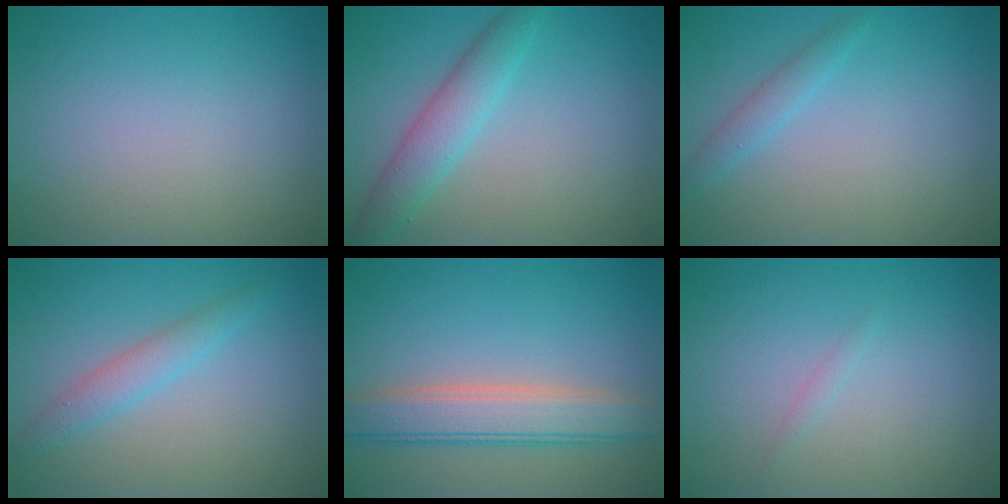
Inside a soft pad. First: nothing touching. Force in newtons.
{"total": 3.5, "press": 3.5, "slide": 0.1}
{"total": 1.5, "press": 1.5, "slide": 0.1}
{"total": 2.2, "press": 2.2, "slide": 0.1}
{"total": 5.0, "press": 5.0, "slide": 0.1}
{"total": 0.5, "press": 0.5, "slide": 0.0}